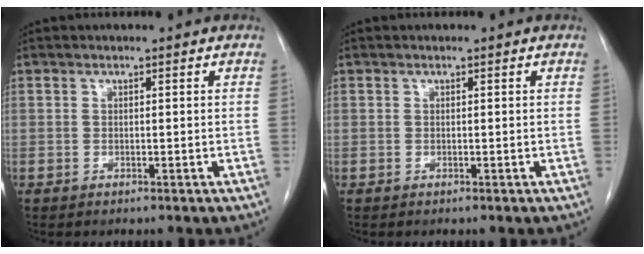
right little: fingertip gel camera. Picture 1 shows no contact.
{"total": 0.0}